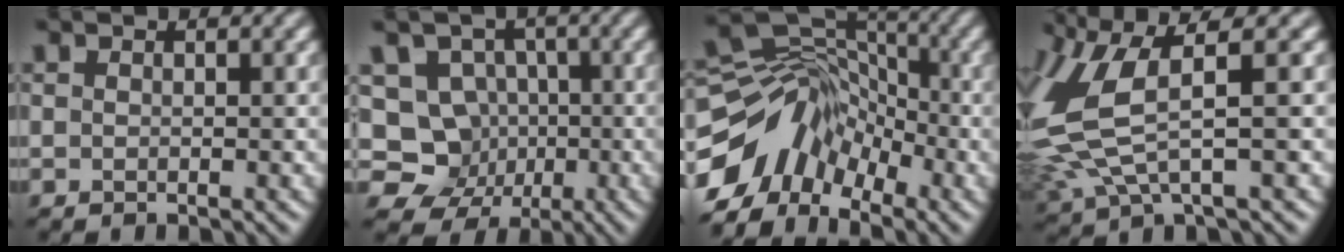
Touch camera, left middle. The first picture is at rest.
{"total": 8.0, "force": [-1.2, 7.3, 2.9], "torque": [-0.037, 0.028, -0.055]}
{"total": 8.9, "force": [-4.3, 6.0, 5.1], "torque": [-0.093, 0.005, -0.095]}
{"total": 6.9, "force": [1.6, 2.3, 6.3], "torque": [-0.172, -0.002, 0.029]}